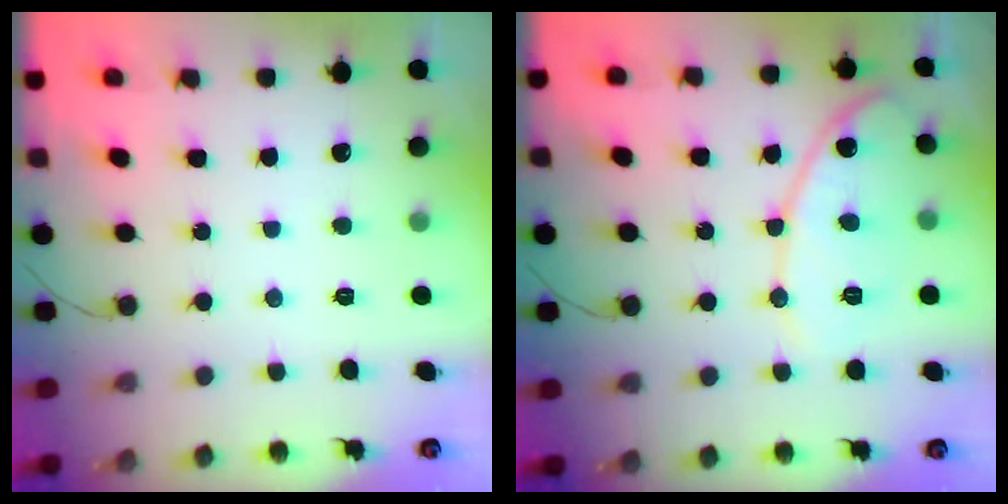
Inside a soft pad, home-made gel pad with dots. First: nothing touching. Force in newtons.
{"total": 11.5, "press": 11.5, "slide": 0.6}